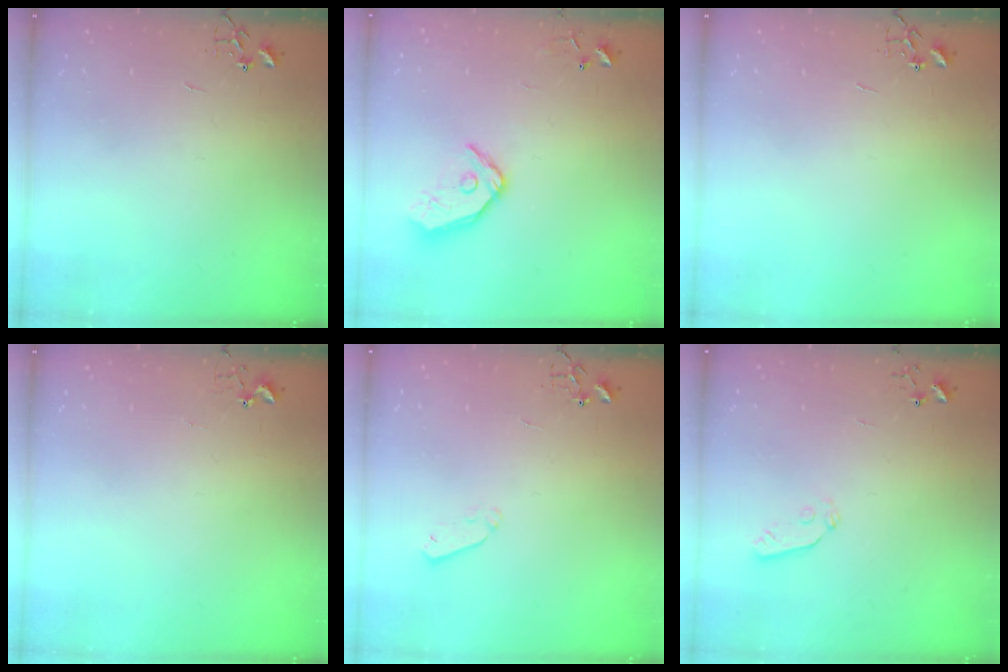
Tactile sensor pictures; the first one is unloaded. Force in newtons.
{"total": 12.4, "press": 12.2, "slide": 2.1}
{"total": 0.0}
{"total": 4.2, "press": 4.2, "slide": 0.4}
{"total": 4.2, "press": 4.2, "slide": 0.7}
{"total": 4.2, "press": 4.2, "slide": 0.5}